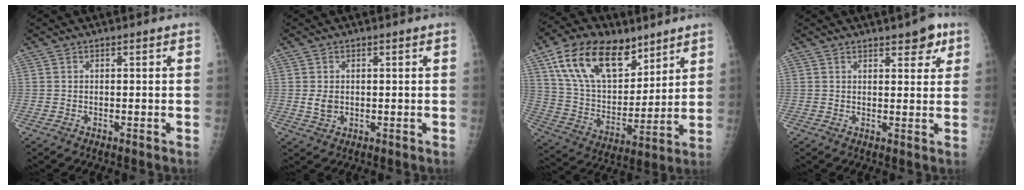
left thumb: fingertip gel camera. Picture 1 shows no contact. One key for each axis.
{"total": 2.5, "fx": 0.2, "fy": 1.9, "fz": 1.6, "tx": -0.023, "ty": -0.004, "tz": 0.010}
{"total": 20.8, "fx": 12.3, "fy": 11.5, "fz": 12.2, "tx": -0.183, "ty": -0.039, "tz": 0.227}
{"total": 5.0, "fx": 3.1, "fy": 2.1, "fz": 3.4, "tx": -0.021, "ty": -0.014, "tz": 0.036}